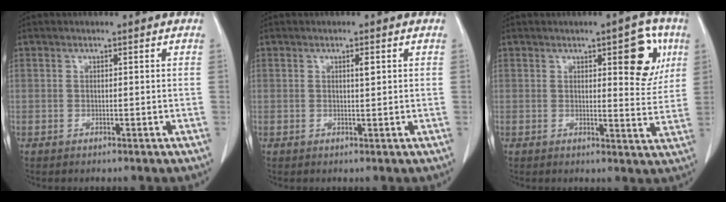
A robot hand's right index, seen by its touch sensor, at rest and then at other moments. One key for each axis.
{"total": 1.3, "fx": 0.5, "fy": 0.2, "fz": 1.2, "tx": -0.021, "ty": 0.000, "tz": 0.007}
{"total": 7.8, "fx": 3.2, "fy": 2.3, "fz": 6.7, "tx": -0.074, "ty": 0.001, "tz": 0.037}